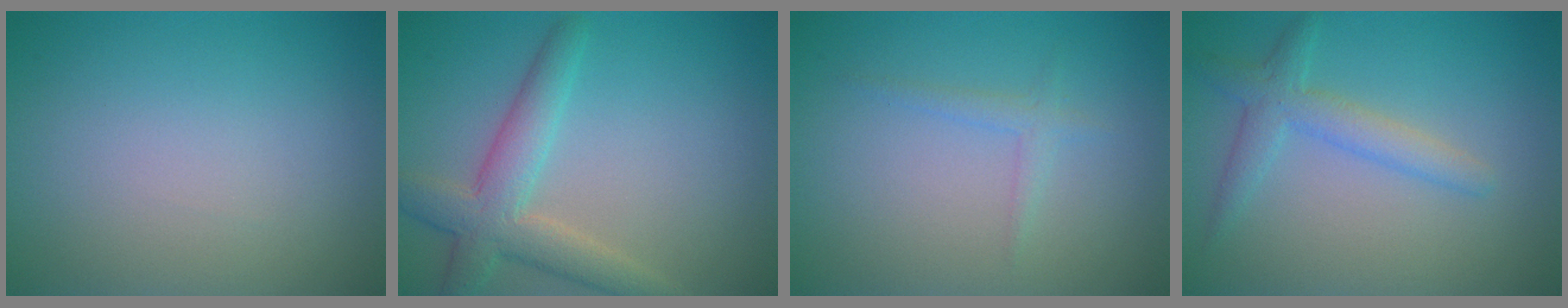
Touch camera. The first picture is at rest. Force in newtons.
{"total": 4.8, "press": 4.8, "slide": 0.3}
{"total": 1.2, "press": 1.2, "slide": 0.1}
{"total": 2.7, "press": 2.7, "slide": 0.1}